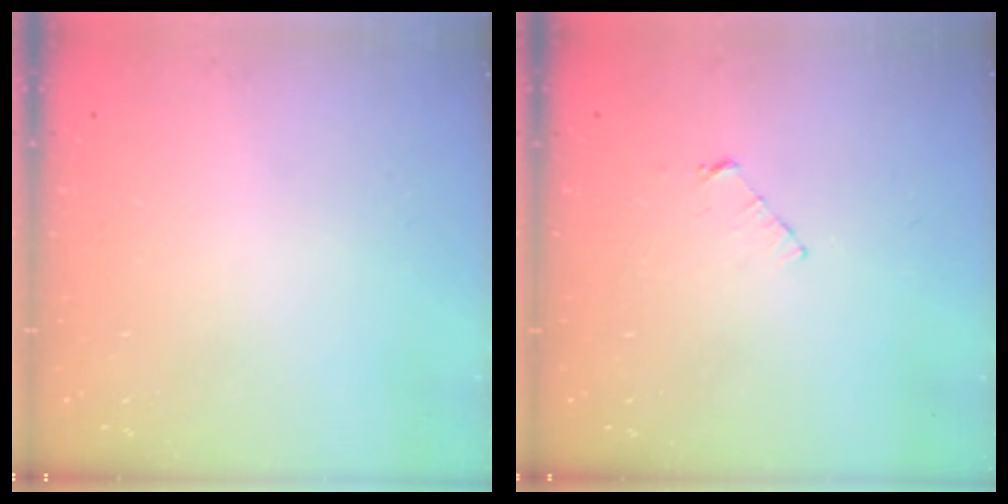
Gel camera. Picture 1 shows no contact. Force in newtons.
{"total": 3.5, "press": 3.5, "slide": 0.3}